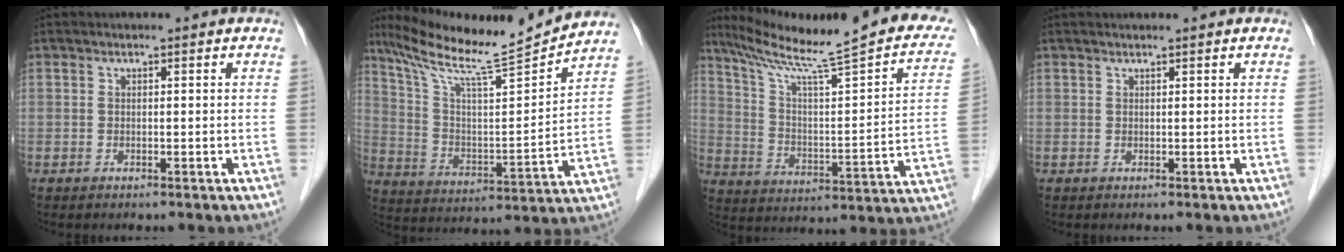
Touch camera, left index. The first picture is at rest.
{"total": 16.9, "force": [15.4, -1.5, 6.8], "torque": [-0.128, -0.022, 0.255]}
{"total": 25.6, "force": [20.5, 2.3, 15.3], "torque": [-0.235, -0.024, 0.284]}
{"total": 1.1, "force": [1.0, -0.1, 0.4], "torque": [-0.006, 0.012, 0.022]}